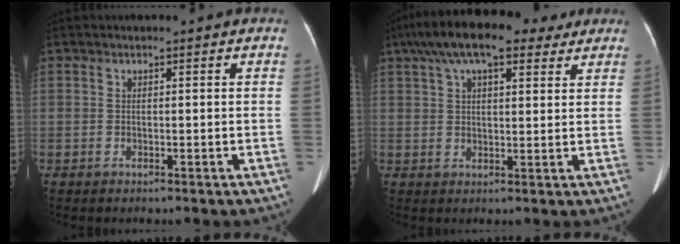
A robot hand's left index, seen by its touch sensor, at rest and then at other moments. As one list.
[{"total": 14.7, "force": [10.1, 4.8, 9.5], "torque": [-0.174, 0.065, 0.163]}]